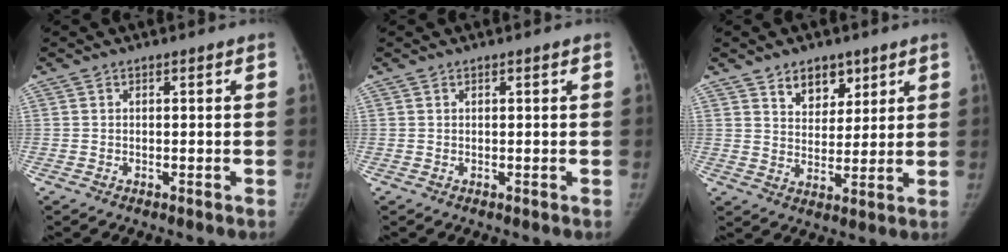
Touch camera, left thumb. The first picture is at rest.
{"total": 0.0}
{"total": 7.1, "force": [4.5, 4.5, 3.2], "torque": [-0.015, -0.028, 0.077]}